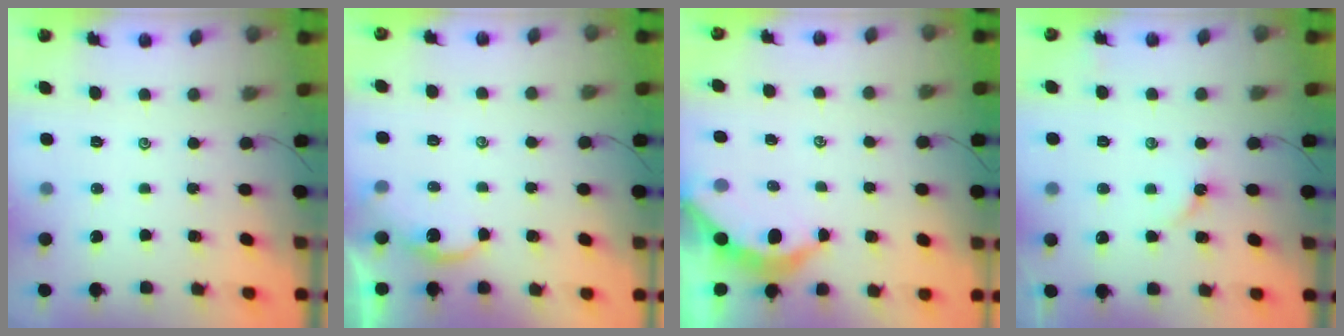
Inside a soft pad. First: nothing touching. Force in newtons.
{"total": 1.3, "press": 1.3, "slide": 0.2}
{"total": 3.7, "press": 3.6, "slide": 0.4}
{"total": 2.5, "press": 2.4, "slide": 0.4}